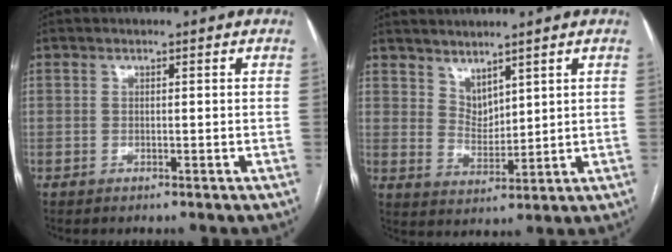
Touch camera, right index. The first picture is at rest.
{"total": 4.6, "force": [3.9, 1.9, 1.5], "torque": [-0.026, -0.006, 0.084]}